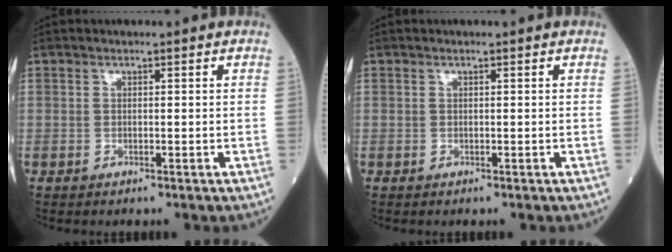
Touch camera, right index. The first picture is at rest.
{"total": 0.0}